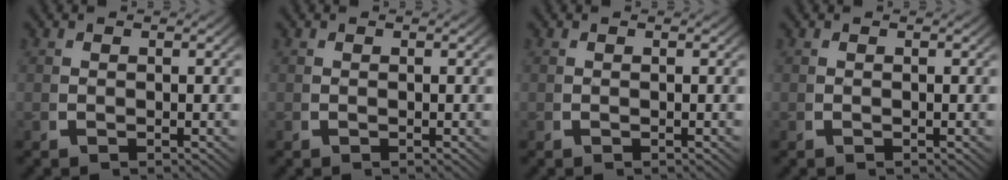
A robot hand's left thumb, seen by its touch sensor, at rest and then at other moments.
{"total": 0.0}
{"total": 0.0}
{"total": 0.0}